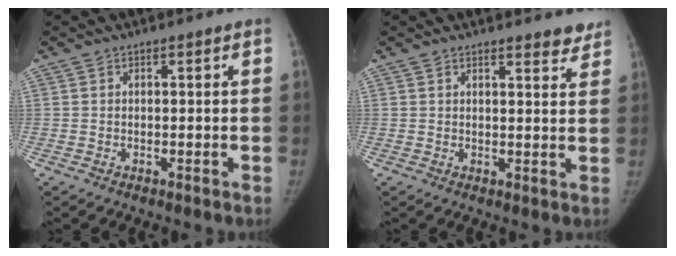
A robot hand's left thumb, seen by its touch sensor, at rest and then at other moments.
{"total": 4.0, "force": [3.6, 1.1, 1.5], "torque": [0.000, -0.023, 0.036]}